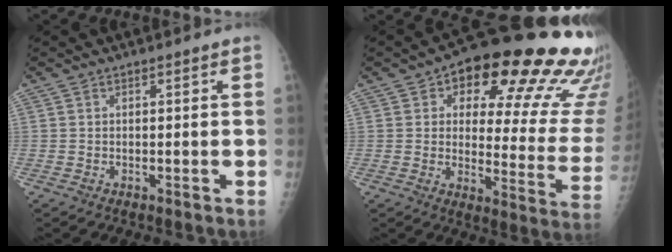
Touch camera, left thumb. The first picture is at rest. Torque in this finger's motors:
{"motor_torque": [0.51, 0.54, 1.14, -1.01, 0.22]}